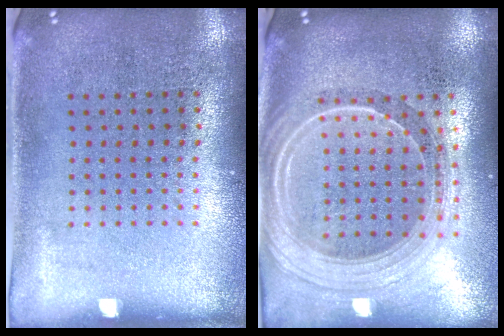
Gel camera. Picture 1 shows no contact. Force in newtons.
{"total": 2.3, "press": 2.0, "slide": 1.1}